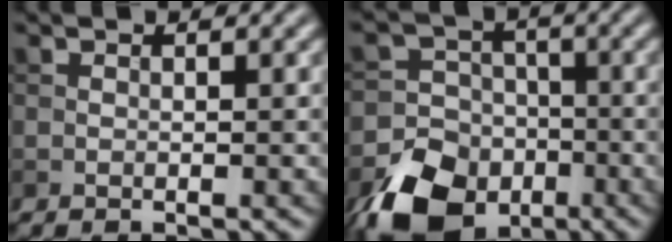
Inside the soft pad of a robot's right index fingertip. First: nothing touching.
{"total": 9.9, "force": [-5.7, 7.0, 4.0], "torque": [-0.070, -0.014, -0.107]}